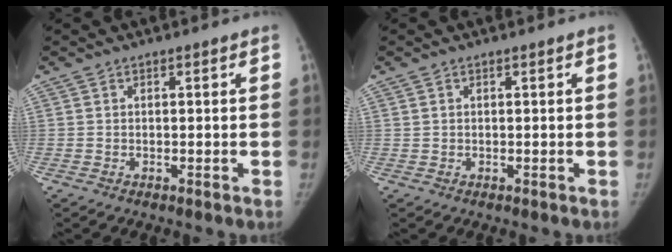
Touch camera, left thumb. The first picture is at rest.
{"total": 0.6, "force": [0.2, 0.5, 0.3], "torque": [-0.001, 0.001, 0.004]}